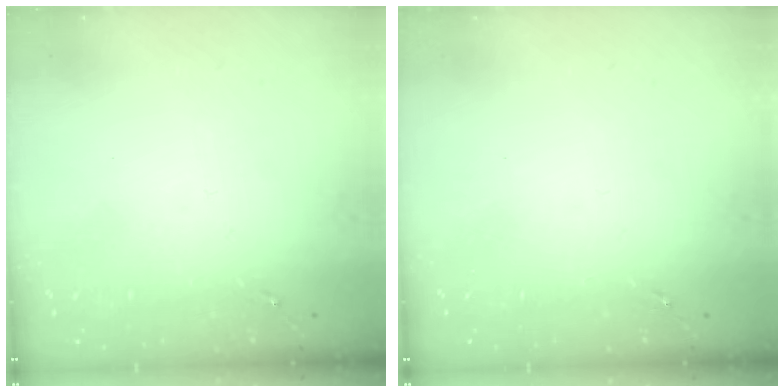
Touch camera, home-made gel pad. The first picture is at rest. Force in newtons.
{"total": 0.0}